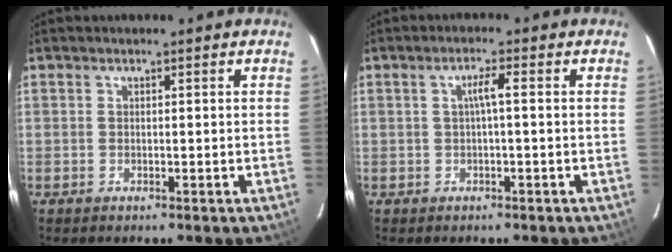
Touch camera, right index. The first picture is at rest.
{"total": 2.2, "force": [-0.1, -0.1, 2.2], "torque": [-0.042, 0.006, -0.001]}